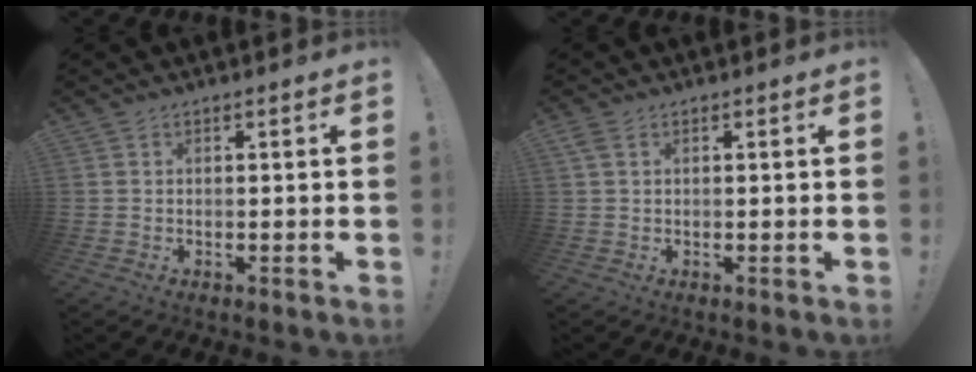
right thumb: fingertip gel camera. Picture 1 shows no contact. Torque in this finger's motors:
{"motor_torque": [-0.02, 0.33, 0.15, -0.09, 0.05]}